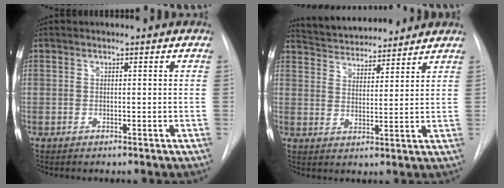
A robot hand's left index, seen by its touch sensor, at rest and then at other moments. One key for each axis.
{"total": 11.8, "fx": 11.1, "fy": 2.3, "fz": 3.0, "tx": -0.048, "ty": 0.018, "tz": 0.175}